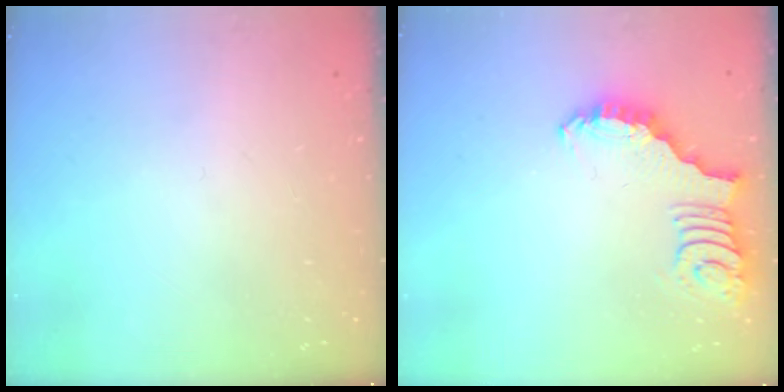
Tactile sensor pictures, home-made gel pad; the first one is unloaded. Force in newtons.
{"total": 2.7, "press": 2.7, "slide": 0.5}